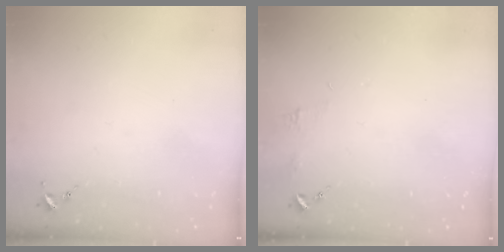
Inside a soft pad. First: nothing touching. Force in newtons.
{"total": 4.5, "press": 4.5, "slide": 0.5}